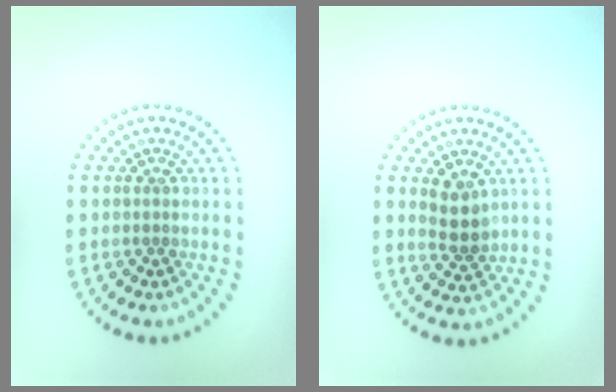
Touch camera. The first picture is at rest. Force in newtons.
{"total": 2.9, "press": 2.7, "slide": 1.1}